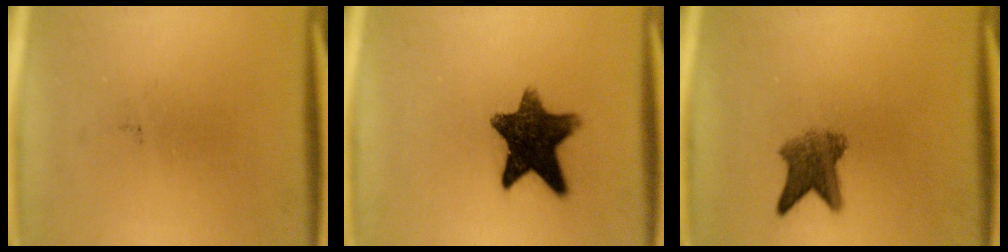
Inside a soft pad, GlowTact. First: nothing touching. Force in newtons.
{"total": 11.8}
{"total": 5.2}